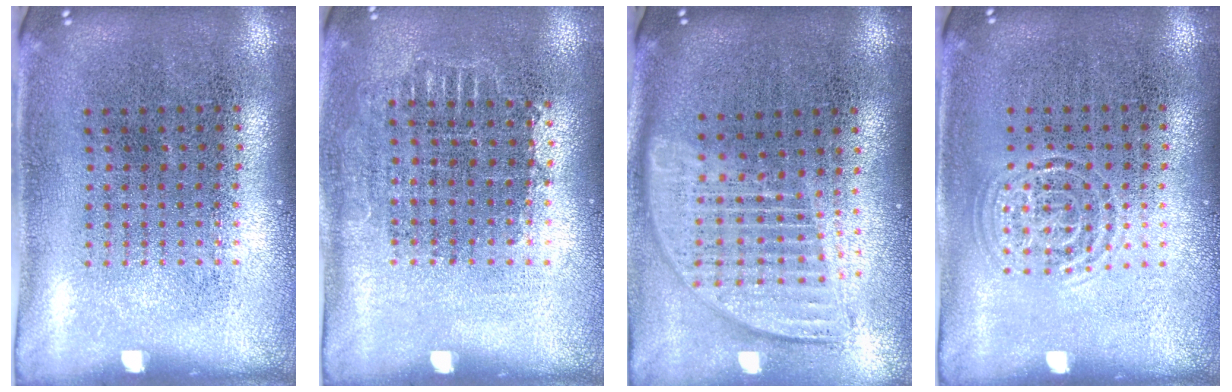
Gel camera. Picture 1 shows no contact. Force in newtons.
{"total": 0.7, "press": 0.7, "slide": 0.1}
{"total": 1.8, "press": 1.5, "slide": 0.9}
{"total": 0.8, "press": 0.8, "slide": 0.1}